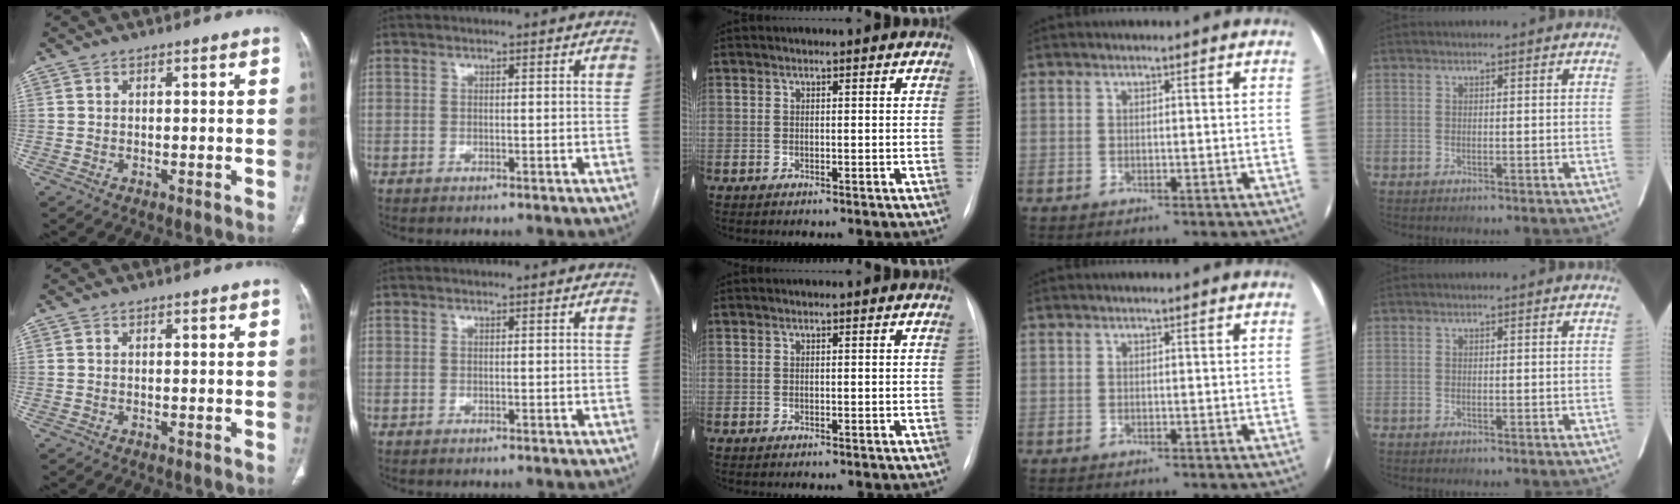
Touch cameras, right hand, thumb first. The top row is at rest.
{}